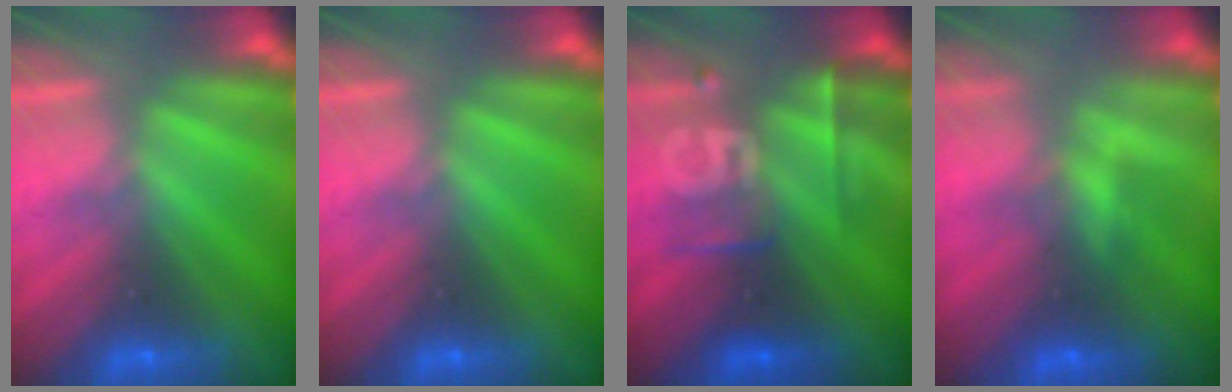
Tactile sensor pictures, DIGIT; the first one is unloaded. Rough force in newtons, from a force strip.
{"total": 0.0}
{"total": 2.4}
{"total": 4.8}